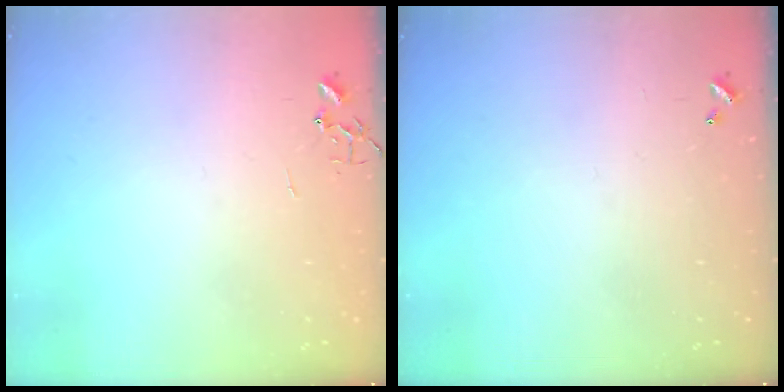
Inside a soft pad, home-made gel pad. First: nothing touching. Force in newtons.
{"total": 0.0}